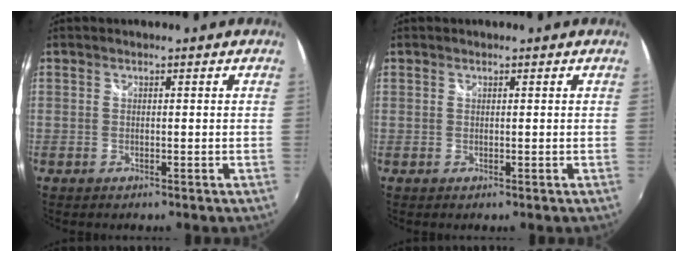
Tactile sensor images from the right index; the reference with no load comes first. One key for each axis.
{"total": 0.5, "fx": 0.1, "fy": 0.5, "fz": -0.1, "tx": 0.005, "ty": 0.002, "tz": 0.001}